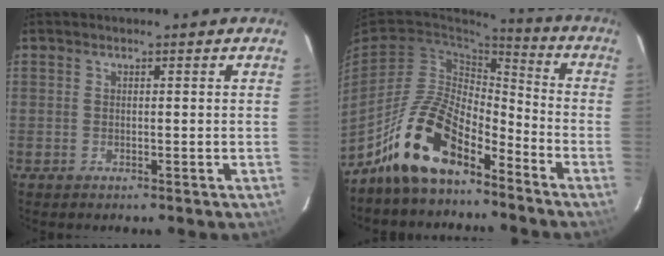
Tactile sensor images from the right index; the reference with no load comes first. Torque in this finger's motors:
{"motor_torque": [0.54, -0.62, 1.06, 0.21]}